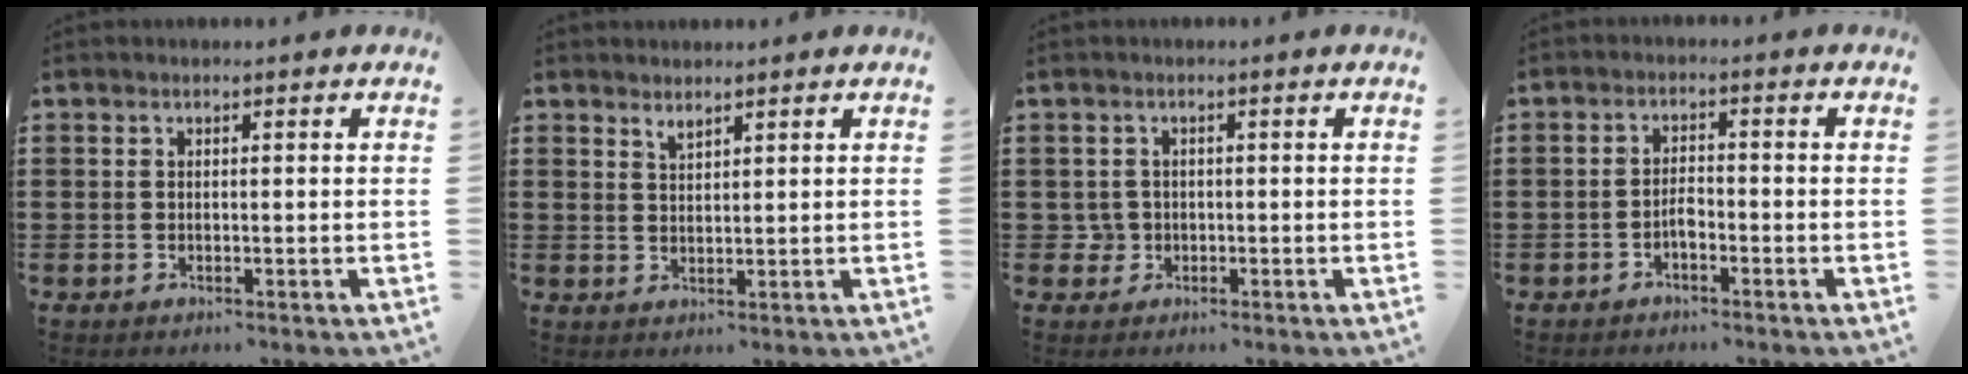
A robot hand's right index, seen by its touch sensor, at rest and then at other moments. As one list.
[{"total": 1.6, "force": [1.5, 0.4, 0.3], "torque": [-0.009, 0.001, 0.028]}, {"total": 2.1, "force": [-0.5, 2.0, 0.5], "torque": [-0.018, 0.004, -0.013]}, {"total": 2.3, "force": [-1.2, 1.0, 1.7], "torque": [-0.035, 0.004, -0.024]}]